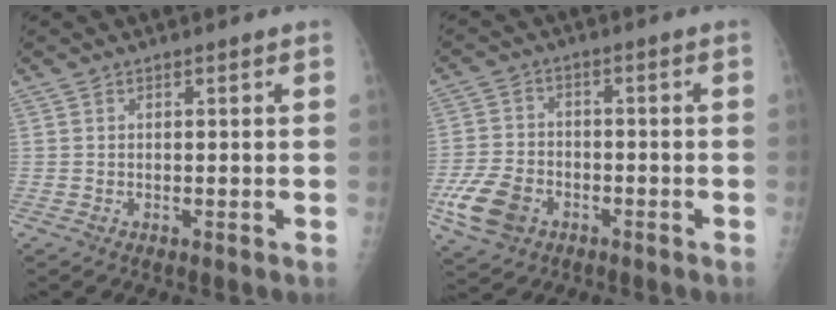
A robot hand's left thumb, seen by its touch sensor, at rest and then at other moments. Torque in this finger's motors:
{"motor_torque": [-0.26, 0.32, -0.17, -0.23, -0.02]}